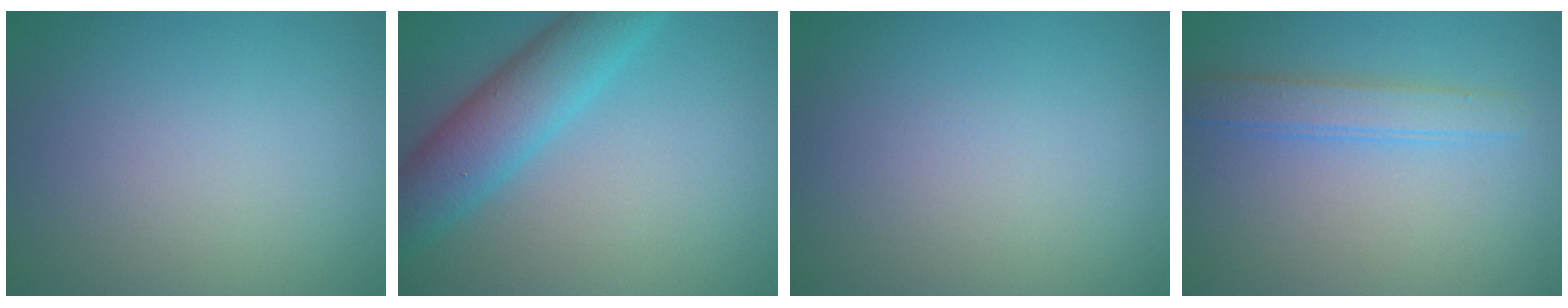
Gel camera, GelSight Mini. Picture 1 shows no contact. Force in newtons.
{"total": 5.7, "press": 5.7, "slide": 0.1}
{"total": 0.0}
{"total": 2.5, "press": 2.5, "slide": 0.1}